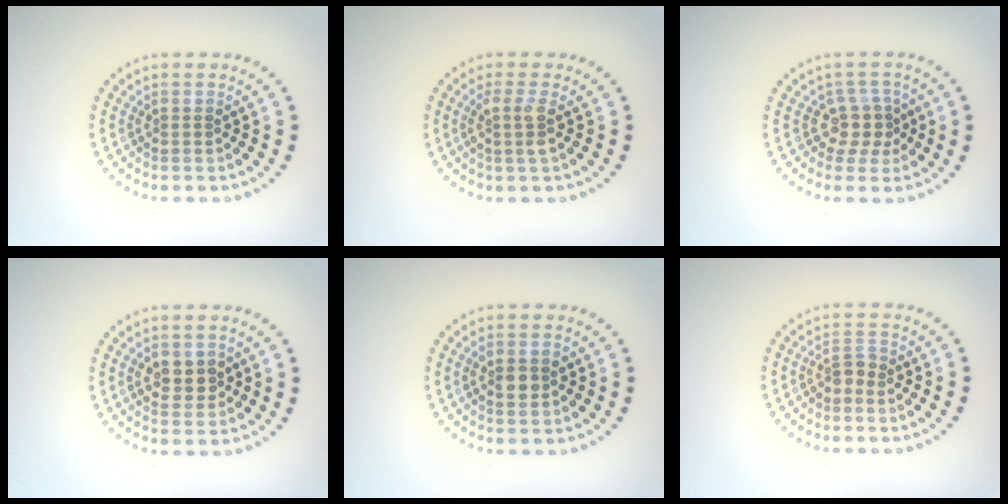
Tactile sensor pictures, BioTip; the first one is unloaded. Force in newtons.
{"total": 1.9, "press": 1.5, "slide": 1.2}
{"total": 2.6, "press": 2.0, "slide": 1.8}
{"total": 2.6, "press": 2.5, "slide": 0.6}
{"total": 2.1, "press": 2.1, "slide": 0.2}
{"total": 1.5, "press": 1.2, "slide": 0.9}